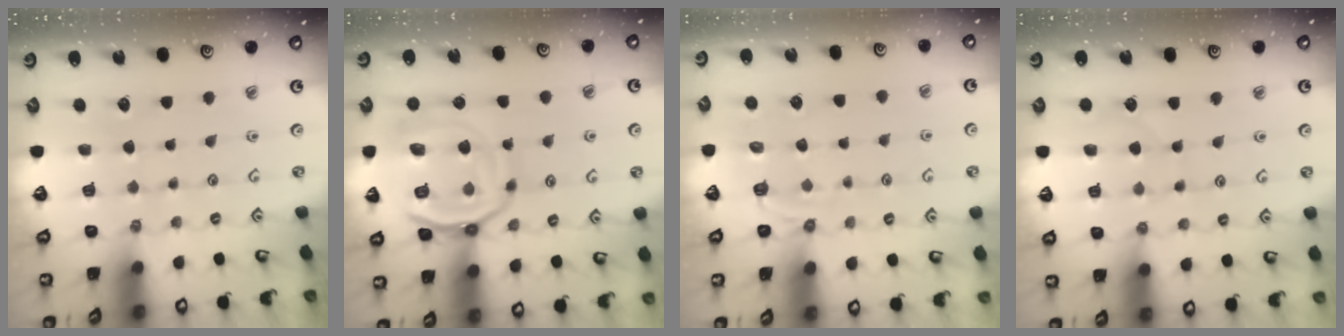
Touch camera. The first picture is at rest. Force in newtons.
{"total": 17.5, "press": 17.4, "slide": 1.6}
{"total": 2.9, "press": 2.0, "slide": 2.1}
{"total": 5.4, "press": 5.4, "slide": 0.5}